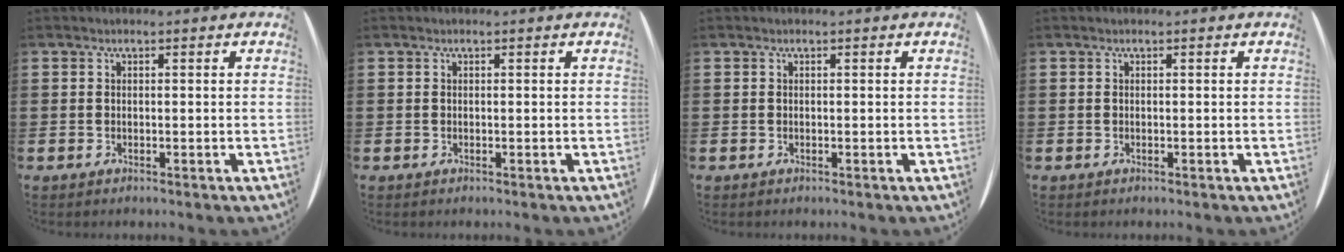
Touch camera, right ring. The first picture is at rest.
{"total": 0.0}
{"total": 0.0}
{"total": 0.0}